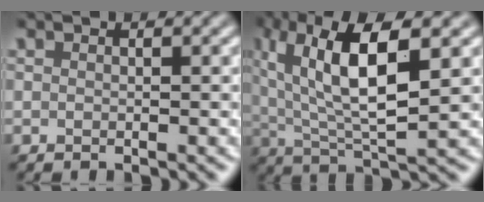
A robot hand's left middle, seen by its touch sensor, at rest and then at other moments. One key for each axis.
{"total": 9.4, "fx": 2.9, "fy": 3.0, "fz": 8.4, "tx": -0.152, "ty": 0.002, "tz": 0.051}